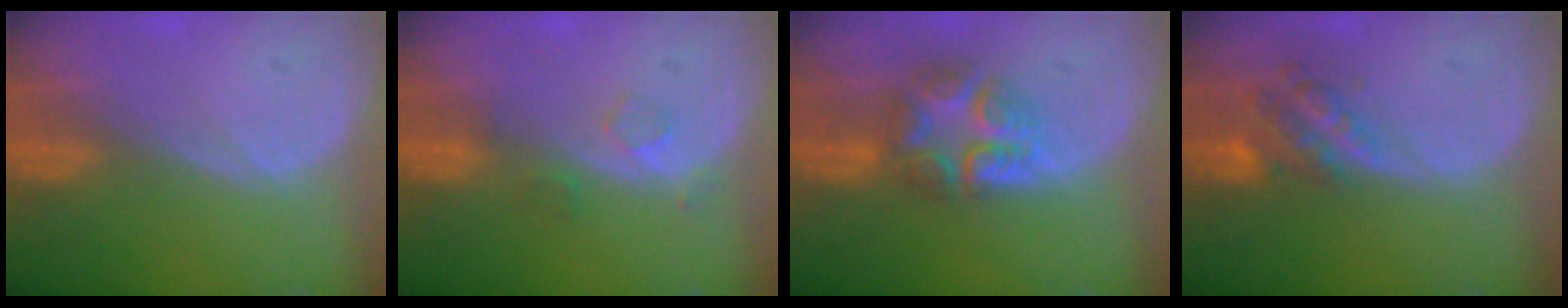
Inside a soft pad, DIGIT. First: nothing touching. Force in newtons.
{"total": 2.1, "press": 2.1, "slide": 0.2}
{"total": 7.7, "press": 6.8, "slide": 3.6}
{"total": 5.7, "press": 5.0, "slide": 2.8}